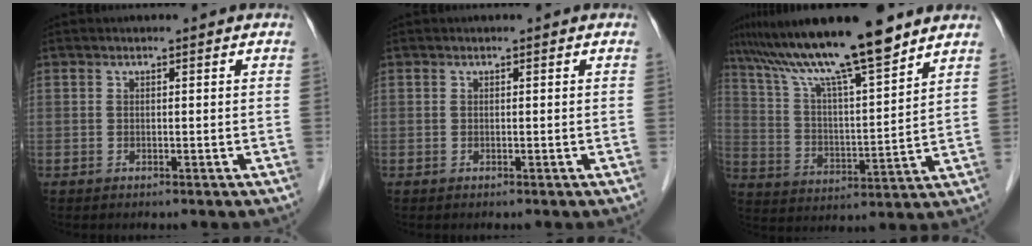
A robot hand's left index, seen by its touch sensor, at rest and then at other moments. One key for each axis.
{"total": 0.0}
{"total": 16.8, "fx": 13.3, "fy": 0.6, "fz": 10.2, "tx": -0.178, "ty": 0.019, "tz": 0.235}